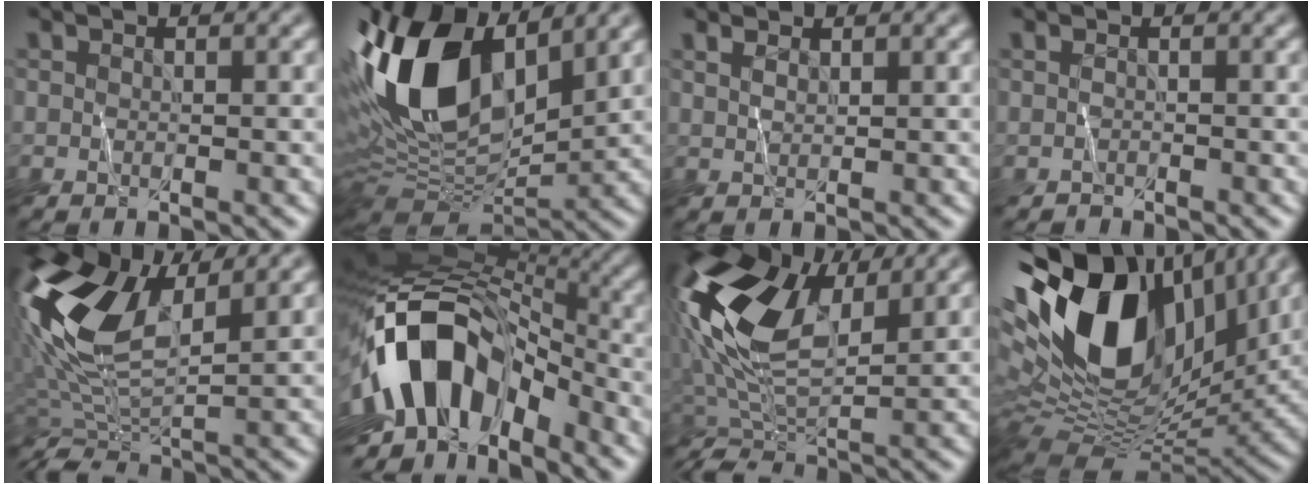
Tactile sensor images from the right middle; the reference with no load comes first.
{"total": 13.4, "force": [3.4, 7.5, 10.6], "torque": [-0.212, 0.016, 0.056]}
{"total": 1.4, "force": [1.3, 0.4, 0.4], "torque": [-0.006, -0.001, 0.018]}
{"total": 0.7, "force": [-0.6, 0.1, -0.2], "torque": [0.001, 0.001, -0.010]}
{"total": 11.7, "force": [3.6, 5.7, 9.5], "torque": [-0.219, 0.019, 0.063]}
{"total": 13.9, "force": [-4.3, 8.6, 10.1], "torque": [-0.170, 0.020, -0.088]}
{"total": 13.0, "force": [4.4, 6.4, 10.4], "torque": [-0.240, 0.032, 0.077]}
{"total": 17.8, "force": [5.4, 10.2, 13.6], "torque": [-0.264, 0.034, 0.077]}